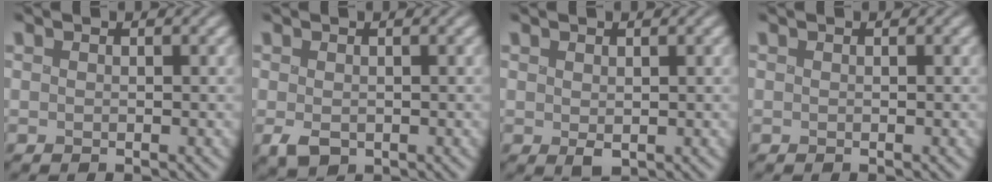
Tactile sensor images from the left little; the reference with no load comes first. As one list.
[{"total": 1.6, "force": [-0.1, 1.0, 1.2], "torque": [-0.022, -0.002, 0.001]}, {"total": 1.0, "force": [0.3, 0.5, 0.8], "torque": [-0.013, -0.004, 0.008]}, {"total": 0.0}]